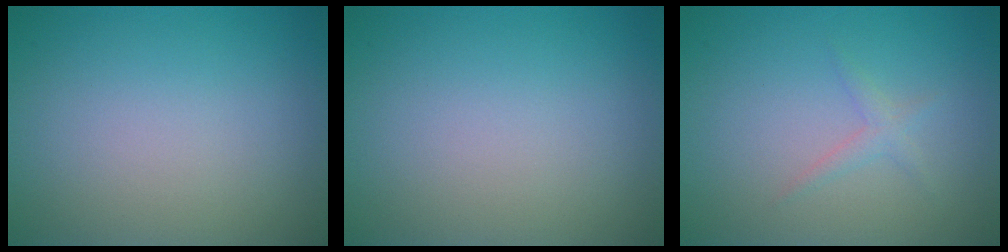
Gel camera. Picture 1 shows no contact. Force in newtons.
{"total": 0.0}
{"total": 1.1, "press": 1.1, "slide": 0.0}